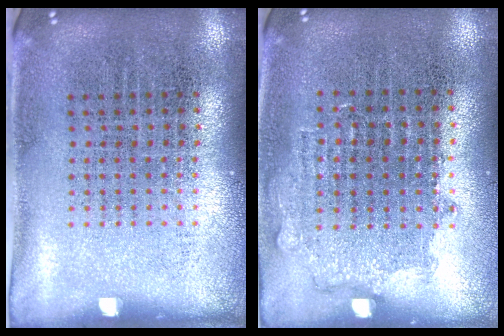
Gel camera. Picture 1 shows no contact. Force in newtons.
{"total": 0.8, "press": 0.7, "slide": 0.4}